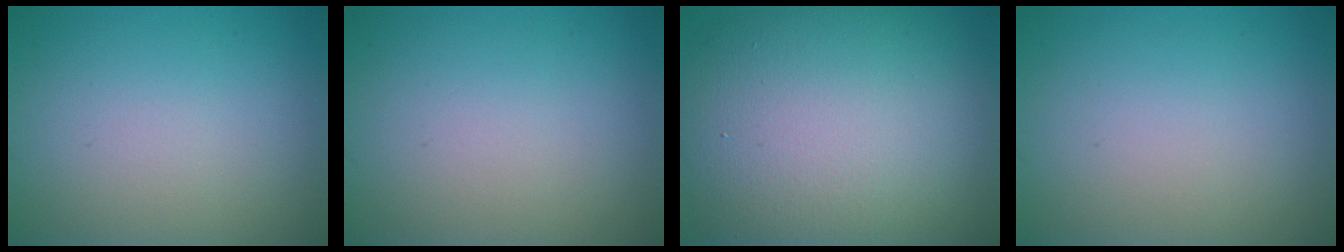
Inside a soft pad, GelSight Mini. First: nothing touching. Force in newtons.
{"total": 0.0}
{"total": 15.1, "press": 15.1, "slide": 1.2}
{"total": 0.0}